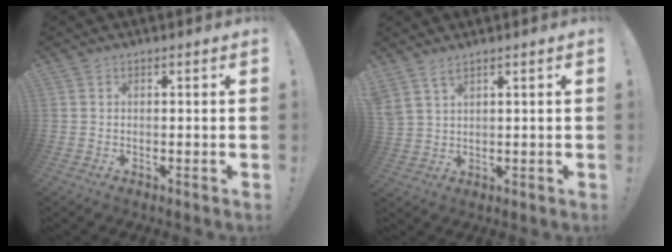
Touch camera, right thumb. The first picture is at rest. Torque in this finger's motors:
{"motor_torque": [-0.28, 2.14, 0.58, -0.07, 0.41]}